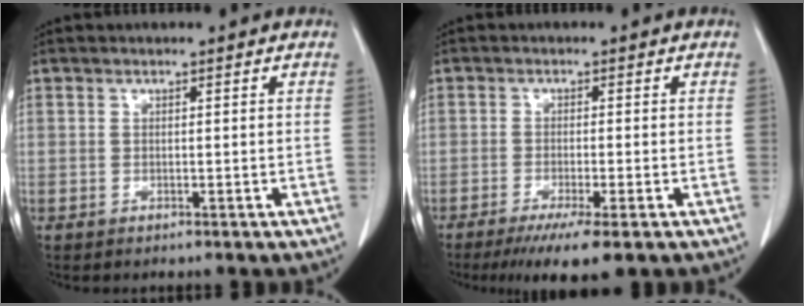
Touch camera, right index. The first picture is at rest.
{"total": 6.7, "force": [-4.3, 0.2, 5.2], "torque": [-0.079, -0.018, -0.067]}